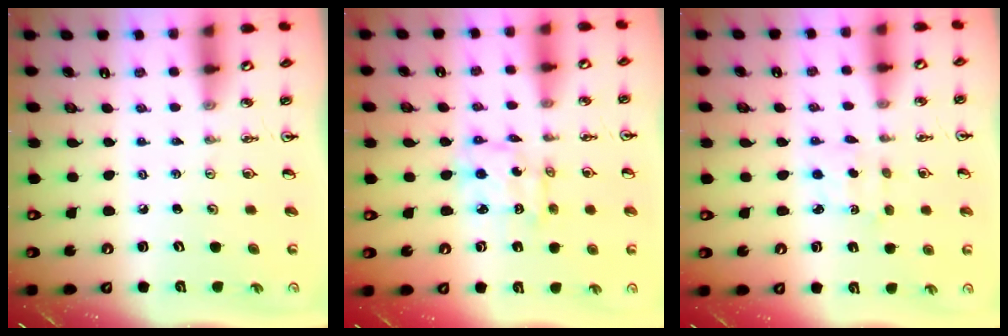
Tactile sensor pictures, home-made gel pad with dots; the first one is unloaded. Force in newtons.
{"total": 5.4, "press": 5.4, "slide": 0.3}
{"total": 2.2, "press": 2.1, "slide": 0.7}